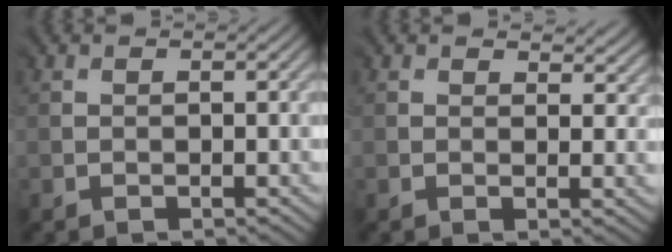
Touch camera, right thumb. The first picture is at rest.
{"total": 4.1, "force": [1.5, 2.3, 3.0], "torque": [-0.036, -0.004, 0.023]}